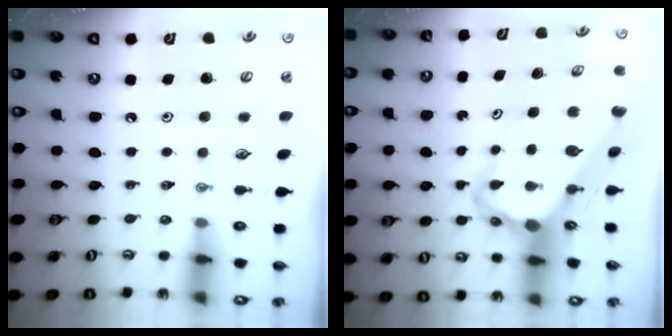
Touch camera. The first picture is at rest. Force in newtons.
{"total": 8.2, "press": 8.1, "slide": 0.7}